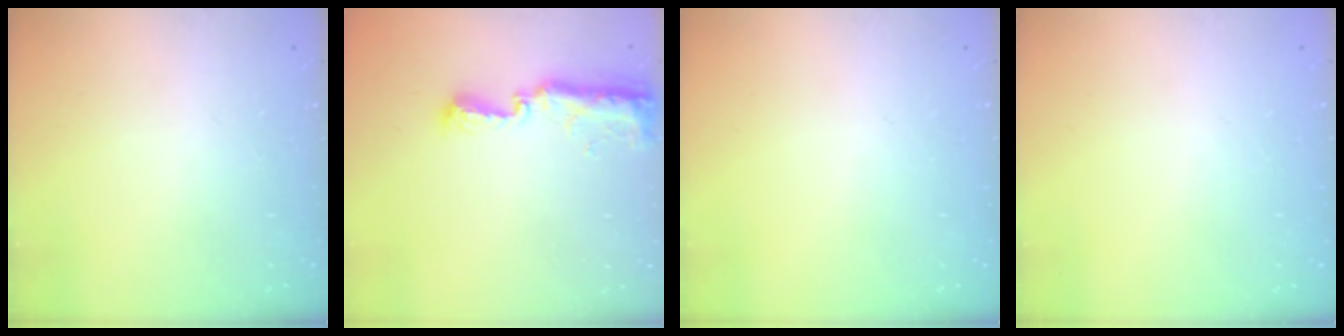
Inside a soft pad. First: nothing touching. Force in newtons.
{"total": 8.8, "press": 8.8, "slide": 0.9}
{"total": 0.0}
{"total": 0.0}